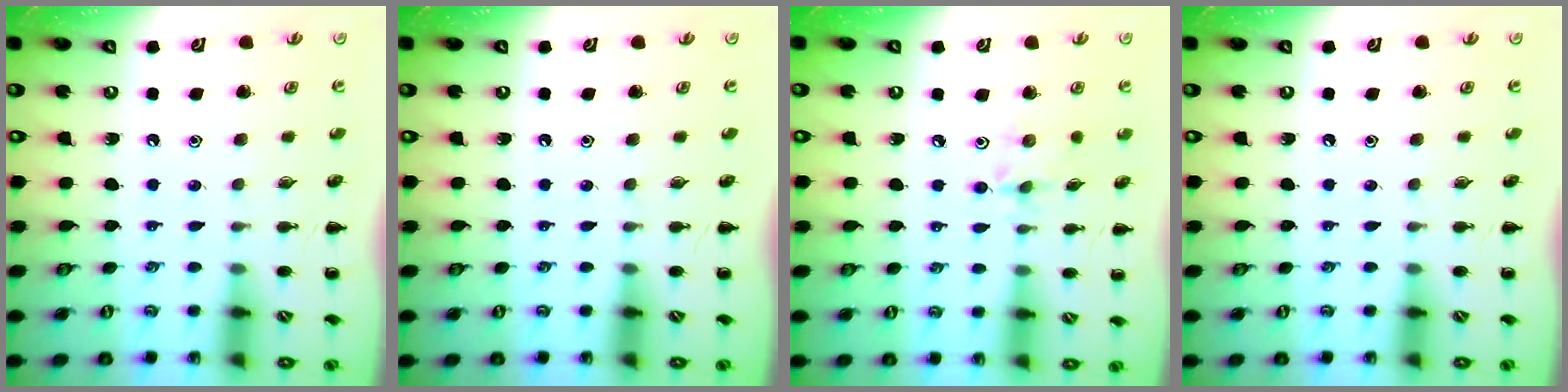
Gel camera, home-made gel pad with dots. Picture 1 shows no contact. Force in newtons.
{"total": 0.0}
{"total": 2.9, "press": 2.9, "slide": 0.5}
{"total": 0.0}